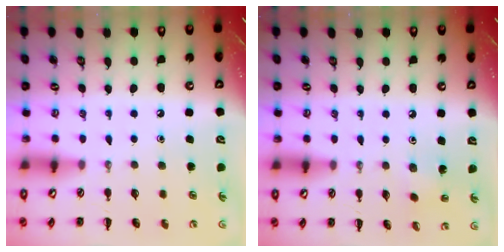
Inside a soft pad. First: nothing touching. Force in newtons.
{"total": 1.4, "press": 1.2, "slide": 0.6}